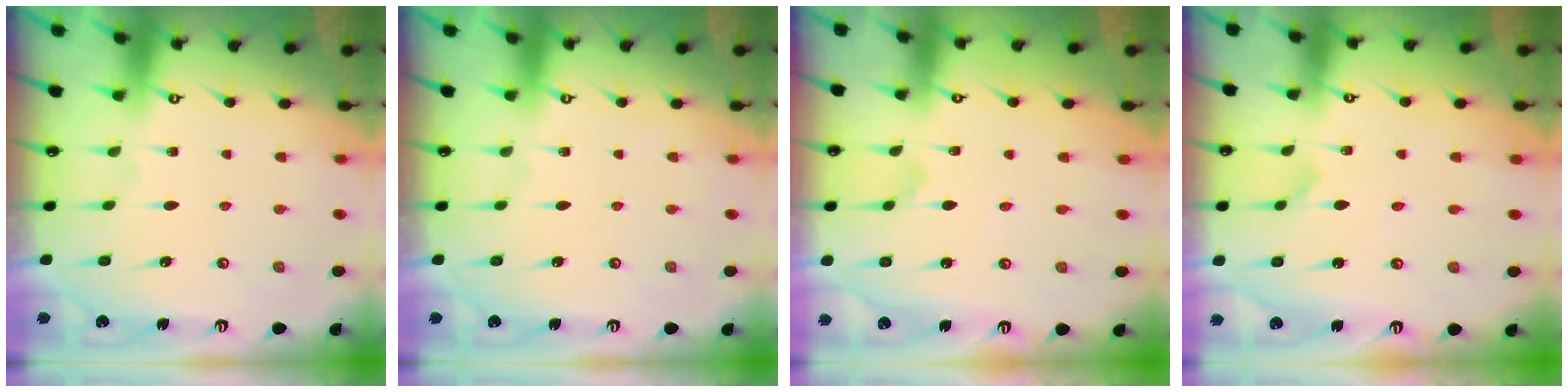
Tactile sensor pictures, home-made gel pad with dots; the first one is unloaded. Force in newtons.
{"total": 0.0}
{"total": 0.0}
{"total": 0.0}